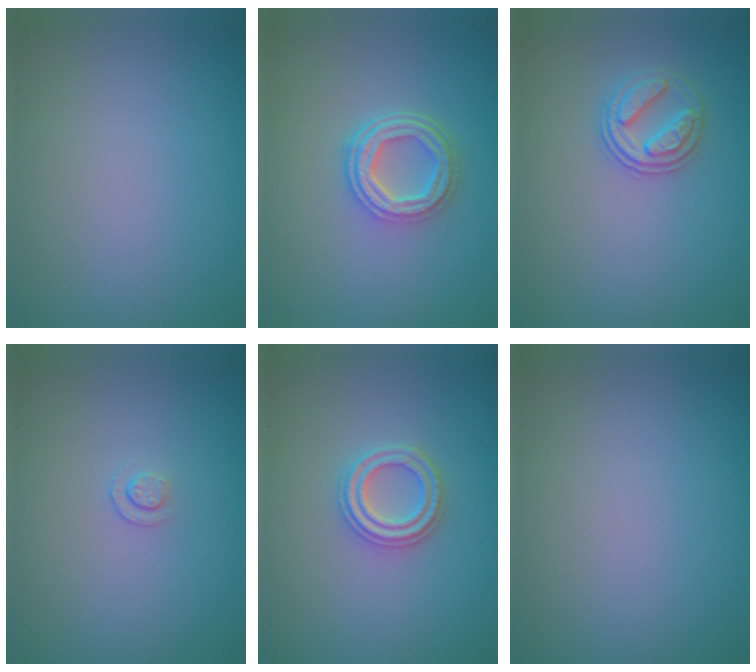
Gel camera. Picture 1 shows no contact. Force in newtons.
{"total": 4.3, "press": 3.3, "slide": 2.7}
{"total": 2.6, "press": 2.5, "slide": 0.7}
{"total": 0.8, "press": 0.5, "slide": 0.7}
{"total": 2.7, "press": 2.6, "slide": 0.7}
{"total": 0.0}